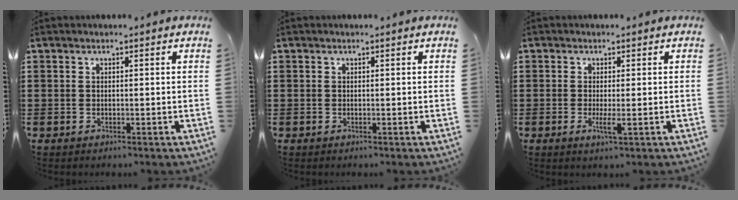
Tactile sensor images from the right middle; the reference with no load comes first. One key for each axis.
{"total": 0.0}
{"total": 2.0, "fx": -0.3, "fy": 0.4, "fz": 1.9, "tx": -0.034, "ty": -0.003, "tz": -0.006}